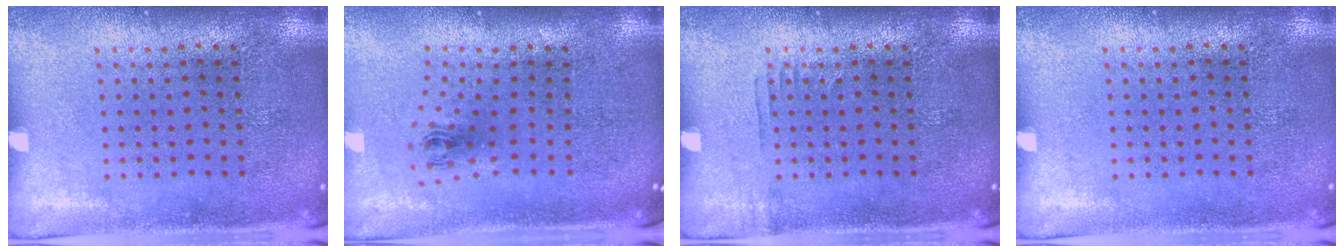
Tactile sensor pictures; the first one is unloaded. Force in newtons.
{"total": 1.0, "press": 0.4, "slide": 0.9}
{"total": 0.6, "press": 0.6, "slide": 0.2}
{"total": 0.0}